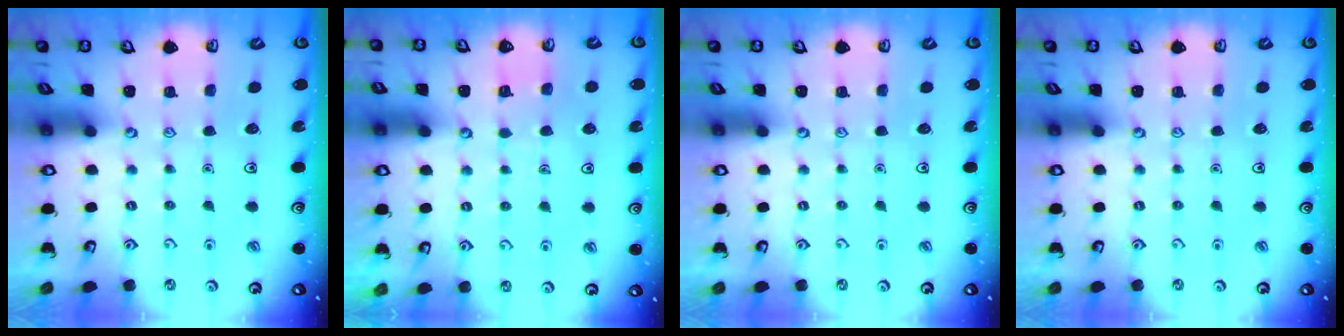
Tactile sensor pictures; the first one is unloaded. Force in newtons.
{"total": 3.3, "press": 3.3, "slide": 0.3}
{"total": 0.0}
{"total": 0.0}